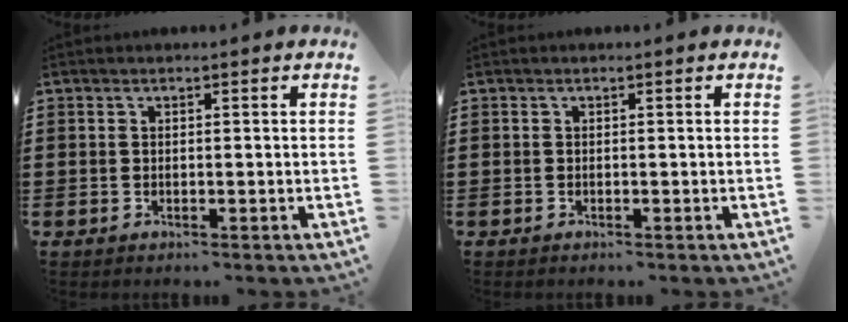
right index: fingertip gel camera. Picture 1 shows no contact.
{"total": 0.0}